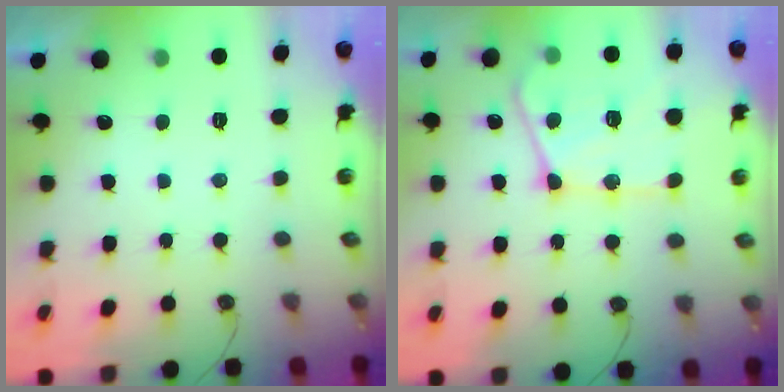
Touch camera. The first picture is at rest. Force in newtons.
{"total": 19.7, "press": 19.6, "slide": 2.2}